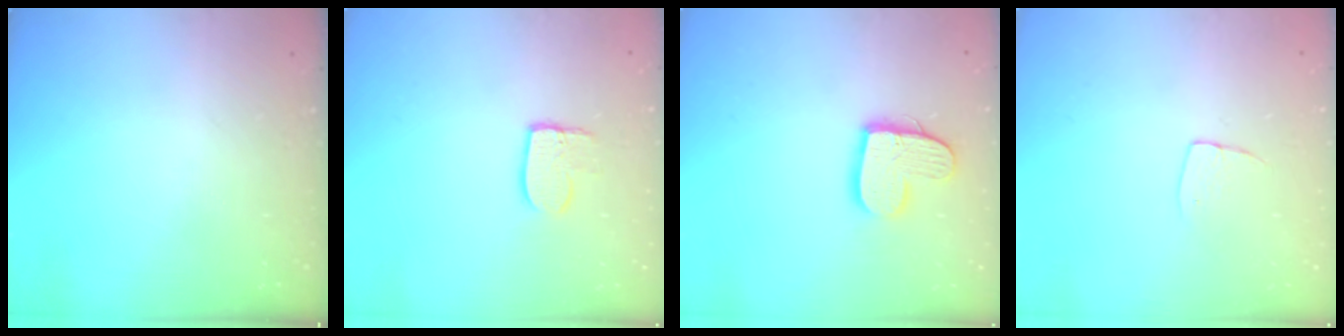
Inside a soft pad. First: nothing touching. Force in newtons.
{"total": 7.7, "press": 7.7, "slide": 0.5}
{"total": 12.6, "press": 12.6, "slide": 0.8}
{"total": 5.0, "press": 5.0, "slide": 0.3}